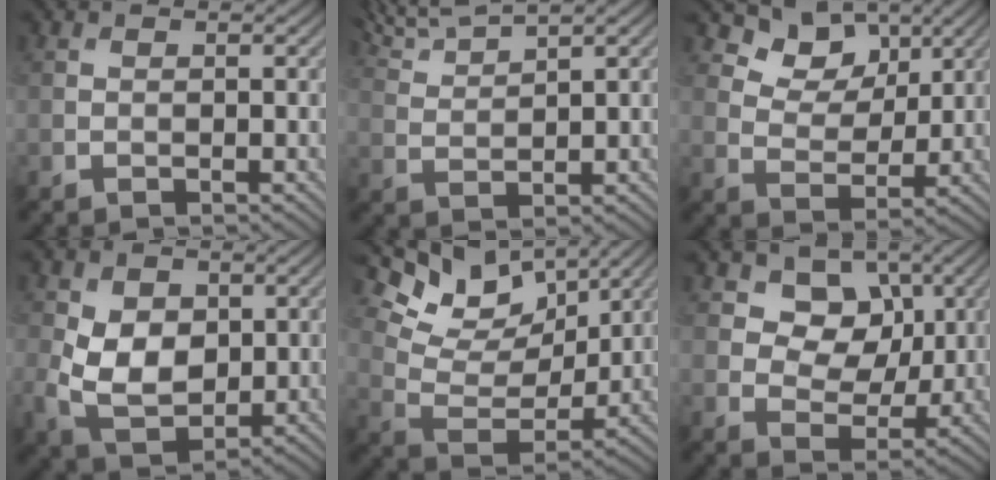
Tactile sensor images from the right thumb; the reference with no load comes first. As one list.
[{"total": 5.9, "force": [4.9, 0.7, 3.2], "torque": [-0.077, 0.020, 0.094]}, {"total": 6.7, "force": [4.3, 4.1, 3.1], "torque": [-0.056, -0.021, 0.087]}, {"total": 8.1, "force": [0.1, 5.9, 5.6], "torque": [-0.130, -0.014, -0.002]}, {"total": 12.2, "force": [8.0, 5.9, 7.1], "torque": [-0.166, 0.000, 0.130]}, {"total": 7.5, "force": [3.1, 5.8, 3.6], "torque": [-0.084, -0.014, 0.066]}]